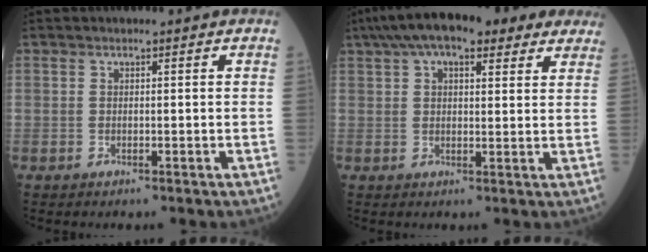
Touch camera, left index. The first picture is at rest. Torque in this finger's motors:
{"motor_torque": [0.77, -1.37, 0.48, 0.18]}